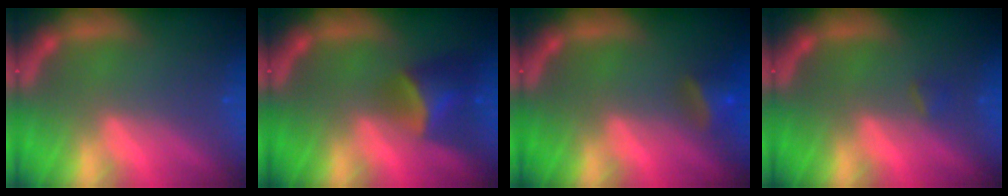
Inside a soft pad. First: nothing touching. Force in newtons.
{"total": 5.0}
{"total": 3.4}
{"total": 0.9}